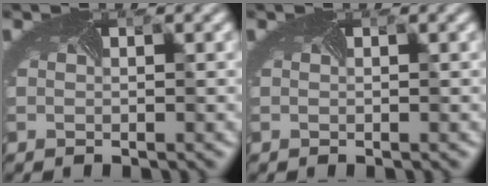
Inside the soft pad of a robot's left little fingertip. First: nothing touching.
{"total": 0.0}